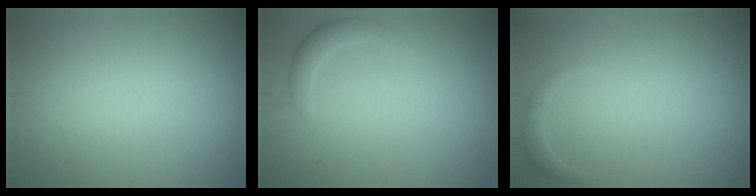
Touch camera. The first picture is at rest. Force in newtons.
{"total": 1.6, "press": 1.6, "slide": 0.1}
{"total": 0.8, "press": 0.8, "slide": 0.1}